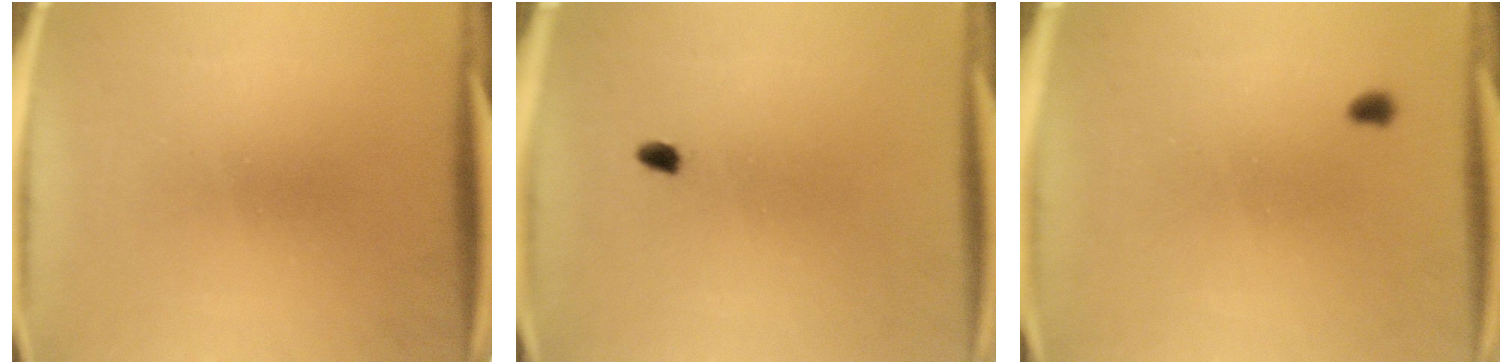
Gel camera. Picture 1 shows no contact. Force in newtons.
{"total": 1.2}
{"total": 1.0}